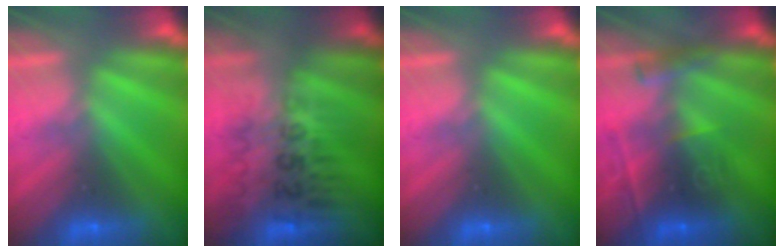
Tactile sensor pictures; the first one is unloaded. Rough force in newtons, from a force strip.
{"total": 2.8}
{"total": 0.0}
{"total": 2.9}